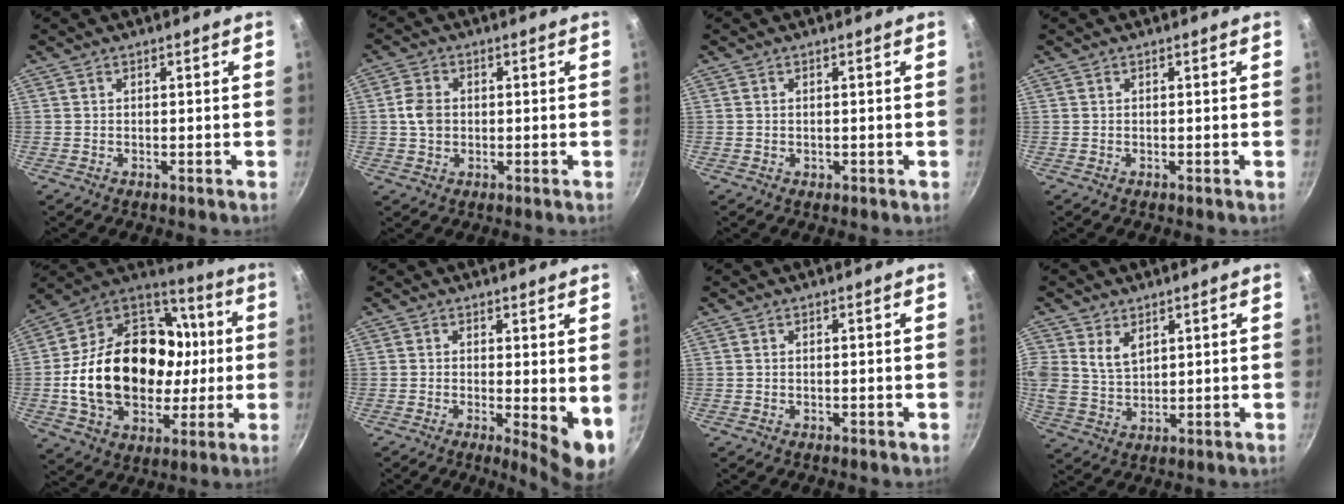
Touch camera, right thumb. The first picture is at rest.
{"total": 4.4, "force": [-0.1, 3.4, 2.7], "torque": [-0.049, 0.007, -0.005]}
{"total": 0.7, "force": [0.0, 0.5, 0.4], "torque": [-0.002, 0.001, 0.000]}
{"total": 0.0}
{"total": 30.3, "force": [-0.5, 22.2, 20.7], "torque": [-0.338, 0.042, 0.000]}
{"total": 7.5, "force": [-0.1, 2.3, 7.2], "torque": [-0.093, -0.019, 0.000]}
{"total": 0.0}
{"total": 5.9, "force": [2.8, 4.0, 3.4], "torque": [-0.062, -0.014, 0.058]}